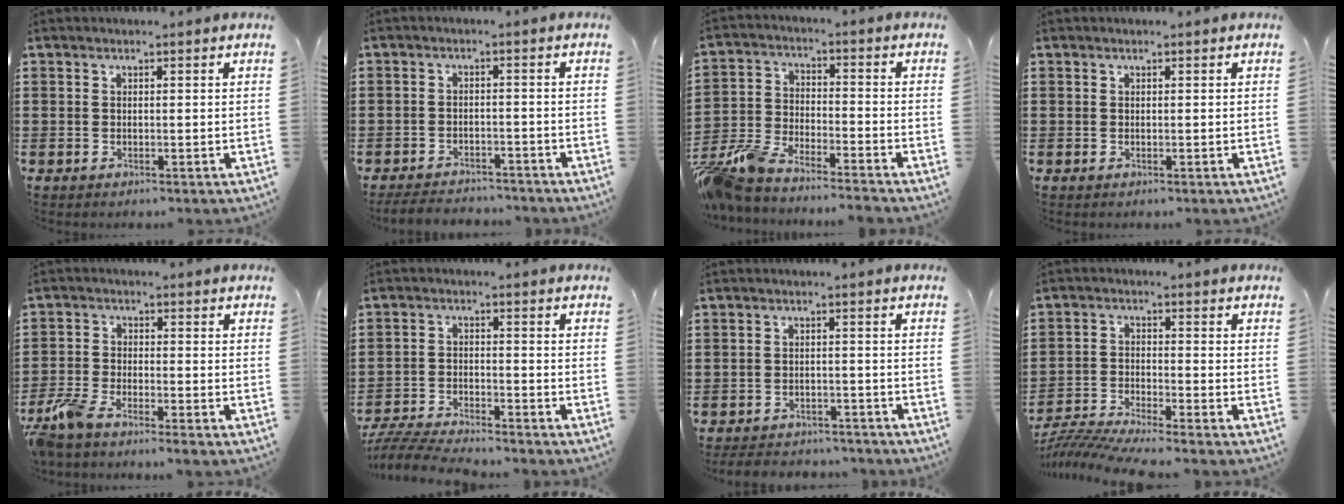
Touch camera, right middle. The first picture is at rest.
{"total": 3.4, "force": [-3.4, 0.5, 0.2], "torque": [-0.014, -0.001, -0.075]}
{"total": 7.7, "force": [-7.4, 0.8, 1.9], "torque": [-0.062, 0.000, -0.152]}
{"total": 0.0}
{"total": 5.0, "force": [-4.3, 0.7, 2.4], "torque": [-0.083, -0.014, -0.092]}
{"total": 5.8, "force": [-5.6, 0.3, 1.2], "torque": [-0.037, -0.002, -0.116]}
{"total": 3.4, "force": [-3.3, 0.6, -0.1], "torque": [-0.010, -0.002, -0.074]}
{"total": 5.5, "force": [-5.3, -0.2, 1.4], "torque": [-0.042, -0.016, -0.111]}